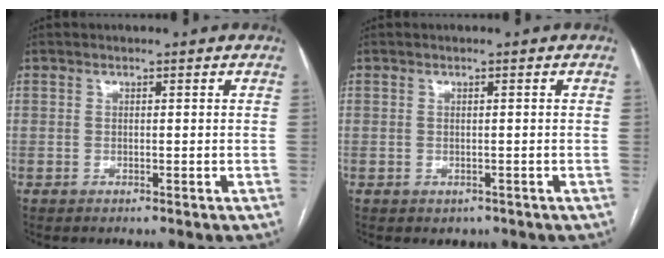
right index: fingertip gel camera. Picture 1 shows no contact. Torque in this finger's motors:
{"motor_torque": [0.06, -0.10, 0.03, -0.01]}